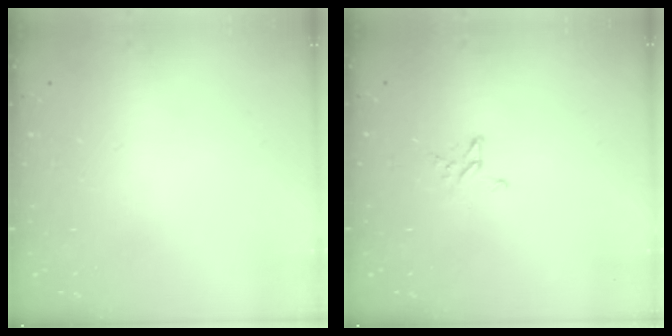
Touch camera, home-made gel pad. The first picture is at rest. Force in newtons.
{"total": 2.3, "press": 2.2, "slide": 0.2}